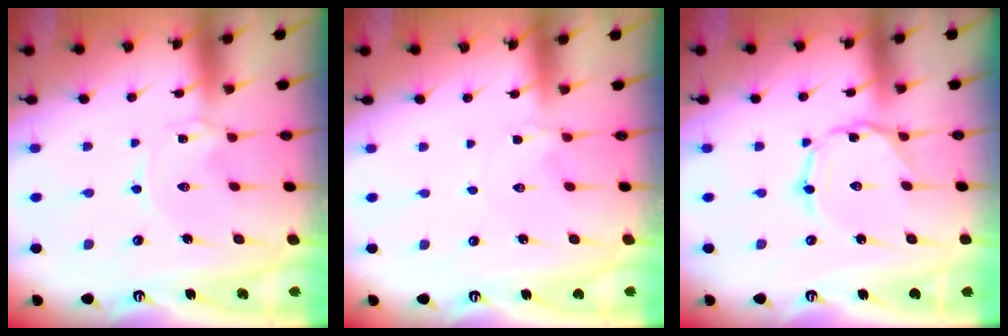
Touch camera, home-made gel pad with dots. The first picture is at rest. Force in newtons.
{"total": 1.4, "press": 1.4, "slide": 0.4}
{"total": 2.3, "press": 2.3, "slide": 0.3}